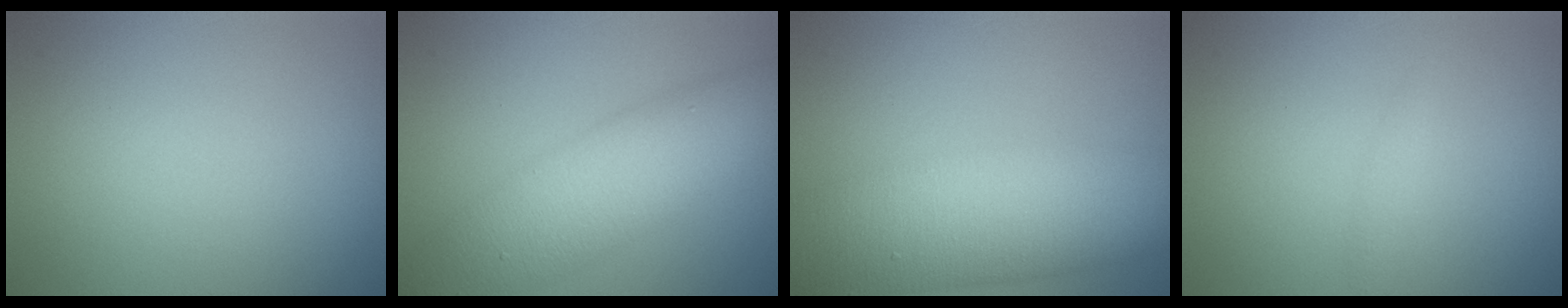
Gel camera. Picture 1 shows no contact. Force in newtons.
{"total": 8.2, "press": 8.2, "slide": 0.1}
{"total": 11.6, "press": 11.6, "slide": 0.5}
{"total": 0.6, "press": 0.6, "slide": 0.0}